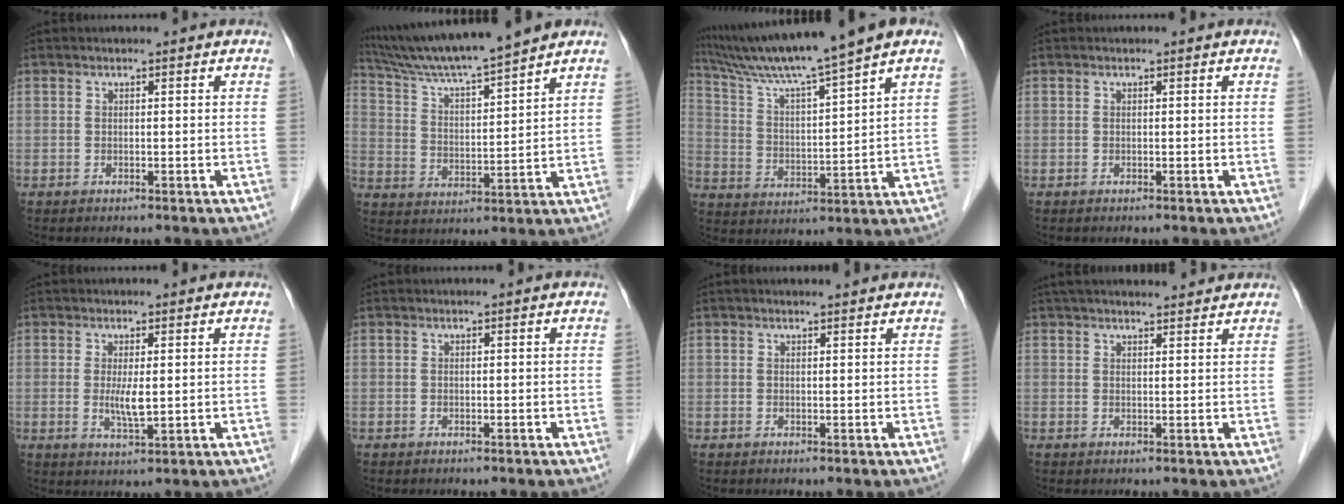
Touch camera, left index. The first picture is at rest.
{"total": 13.4, "force": [12.0, -0.8, 6.0], "torque": [-0.115, 0.012, 0.208]}
{"total": 13.7, "force": [11.2, -1.8, 7.6], "torque": [-0.136, 0.011, 0.195]}
{"total": 0.0}
{"total": 3.3, "force": [0.1, 0.6, 3.2], "torque": [-0.064, -0.011, 0.005]}
{"total": 0.0}
{"total": 2.5, "force": [2.4, 0.2, 0.7], "torque": [-0.012, 0.009, 0.027]}
{"total": 11.9, "force": [10.8, 1.9, 4.6], "torque": [-0.066, 0.034, 0.150]}